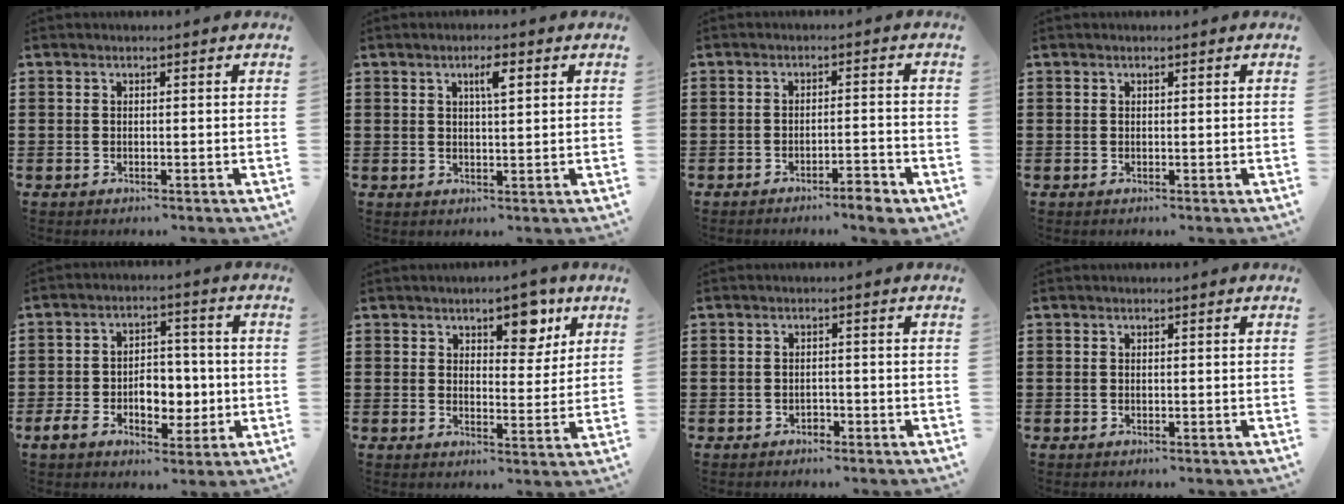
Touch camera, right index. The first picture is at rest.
{"total": 3.0, "force": [1.2, 0.5, 2.7], "torque": [-0.047, 0.003, 0.016]}
{"total": 3.6, "force": [-3.0, 0.0, 2.0], "torque": [-0.032, -0.003, -0.057]}
{"total": 0.0}
{"total": 7.3, "force": [-1.5, 5.1, 5.0], "torque": [-0.078, 0.011, -0.026]}
{"total": 6.3, "force": [4.5, 3.0, 3.3], "torque": [-0.040, -0.014, 0.071]}
{"total": 1.0, "force": [-0.9, 0.4, 0.0], "torque": [-0.004, -0.002, -0.020]}
{"total": 0.0}